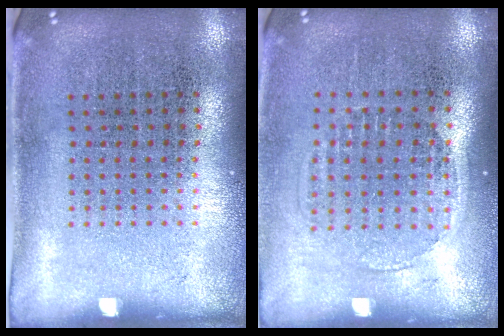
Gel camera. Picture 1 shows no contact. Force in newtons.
{"total": 1.4, "press": 1.2, "slide": 0.6}